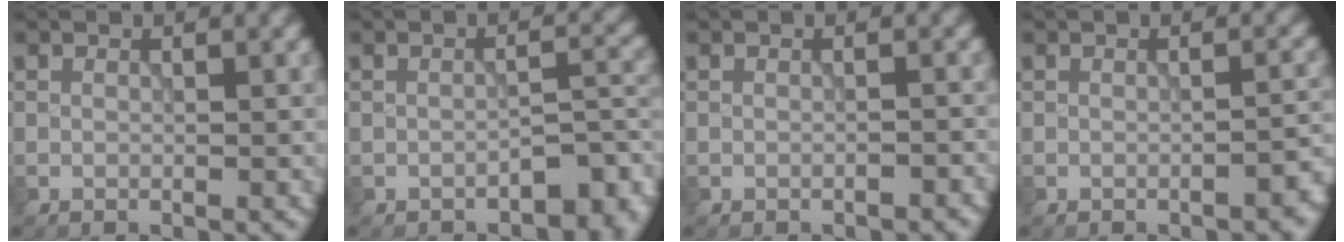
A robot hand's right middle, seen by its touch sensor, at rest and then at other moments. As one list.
[{"total": 3.6, "force": [-2.6, 1.2, 2.2], "torque": [-0.024, 0.007, -0.038]}, {"total": 0.8, "force": [-0.6, 0.2, 0.3], "torque": [-0.005, 0.001, -0.008]}, {"total": 1.6, "force": [-1.2, 0.3, 1.0], "torque": [-0.010, 0.008, -0.016]}]